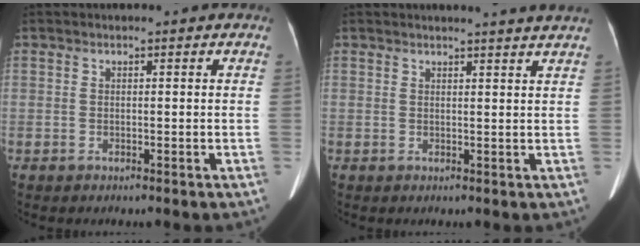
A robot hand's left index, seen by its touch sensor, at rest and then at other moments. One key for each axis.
{"total": 5.4, "fx": 4.9, "fy": -1.0, "fz": 1.9, "tx": -0.021, "ty": -0.019, "tz": 0.036}